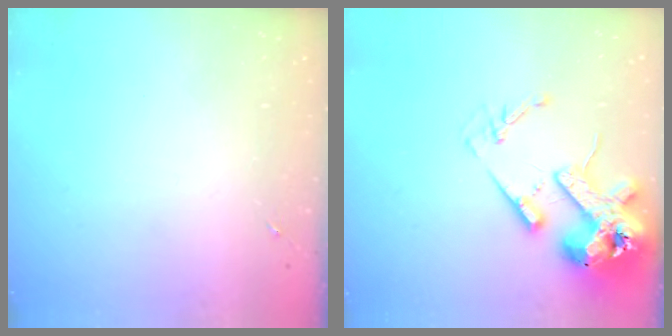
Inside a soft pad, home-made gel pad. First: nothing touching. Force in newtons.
{"total": 17.7, "press": 17.5, "slide": 2.4}